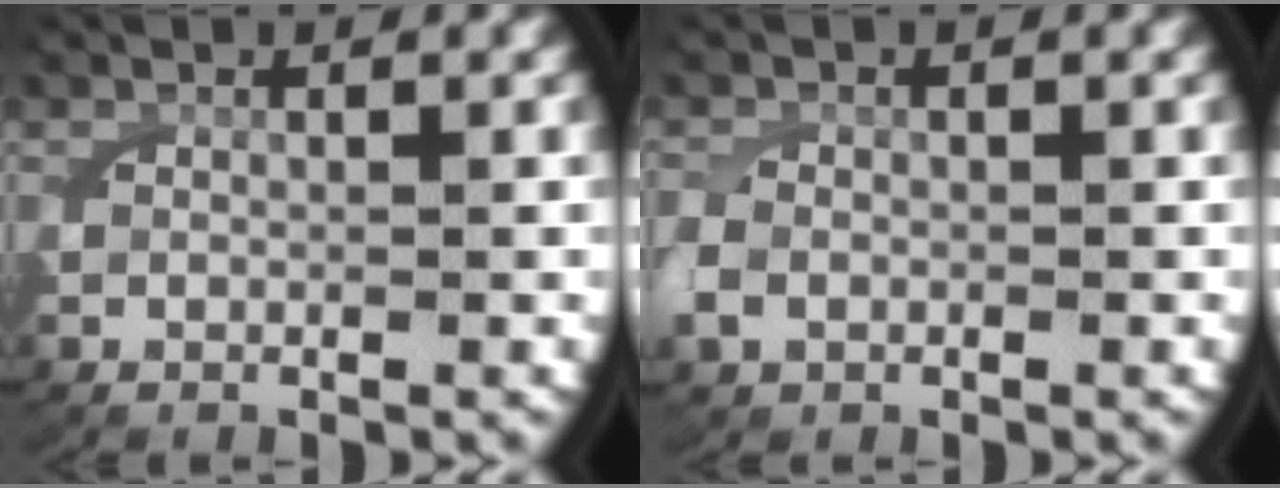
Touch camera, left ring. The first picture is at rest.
{"total": 1.7, "force": [-0.5, 1.5, 0.7], "torque": [-0.031, -0.006, -0.006]}